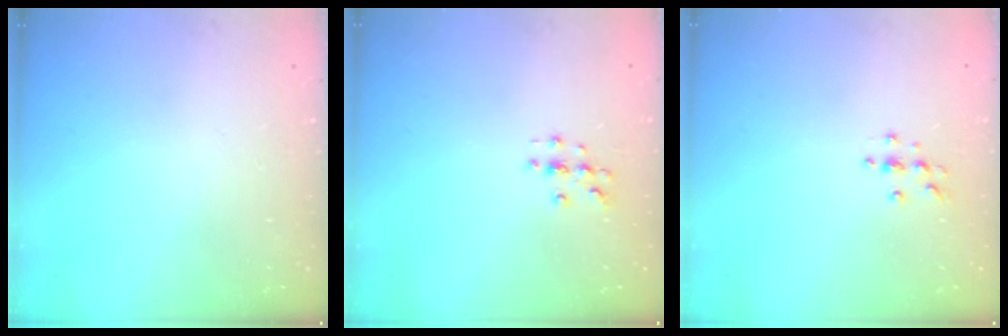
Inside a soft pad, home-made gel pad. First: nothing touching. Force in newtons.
{"total": 3.0, "press": 3.0, "slide": 0.3}
{"total": 3.5, "press": 3.4, "slide": 0.5}